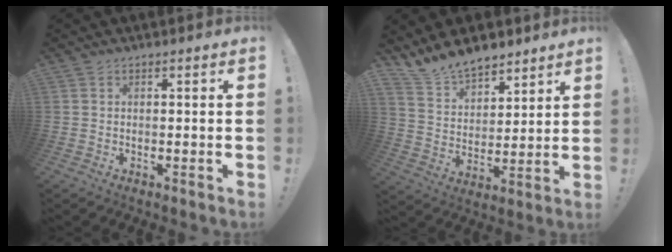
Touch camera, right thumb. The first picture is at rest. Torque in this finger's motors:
{"motor_torque": [0.43, 1.73, 0.54, 0.54, 0.03]}